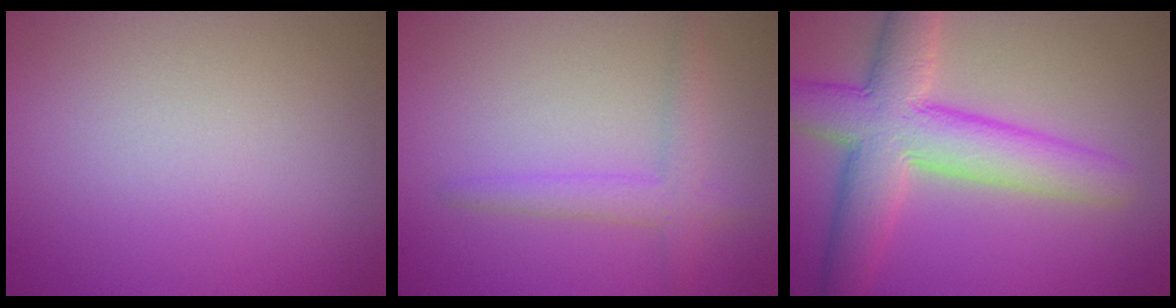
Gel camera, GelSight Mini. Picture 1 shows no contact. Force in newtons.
{"total": 2.3, "press": 2.3, "slide": 0.2}
{"total": 8.3, "press": 8.3, "slide": 0.3}